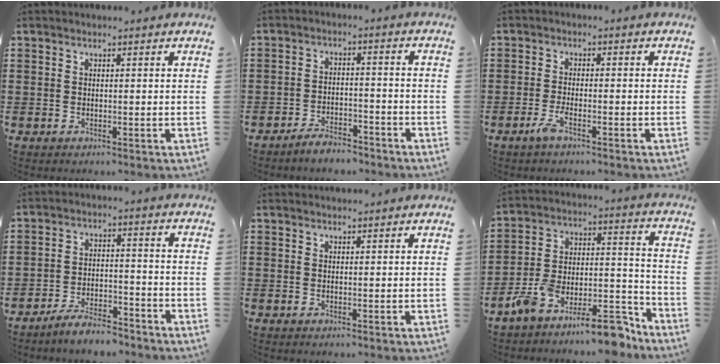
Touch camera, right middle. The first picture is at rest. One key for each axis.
{"total": 3.6, "fx": -3.5, "fy": 0.6, "fz": 0.7, "tx": -0.014, "ty": 0.010, "tz": -0.070}
{"total": 2.5, "fx": -1.4, "fy": 0.2, "fz": 2.1, "tx": -0.052, "ty": -0.008, "tz": -0.029}
{"total": 5.0, "fx": -4.8, "fy": 0.6, "fz": 1.5, "tx": -0.031, "ty": 0.005, "tz": -0.095}
{"total": 1.1, "fx": 1.1, "fy": 0.1, "fz": 0.0, "tx": -0.003, "ty": 0.001, "tz": 0.020}
{"total": 11.8, "fx": -10.4, "fy": 2.7, "fz": 5.0, "tx": -0.068, "ty": 0.045, "tz": -0.195}